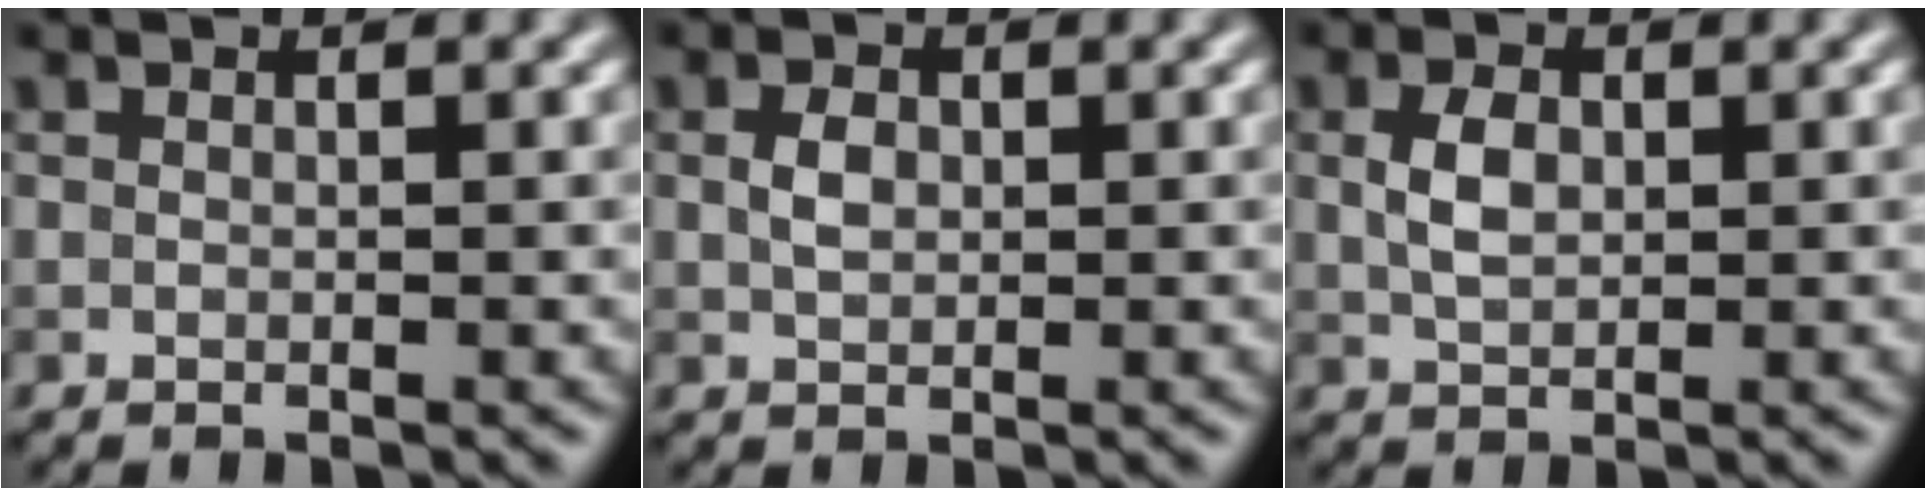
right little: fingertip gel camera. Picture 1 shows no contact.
{"total": 1.7, "force": [0.2, 1.2, 1.2], "torque": [-0.025, 0.003, 0.003]}
{"total": 2.5, "force": [0.4, 1.6, 1.9], "torque": [-0.045, 0.003, 0.009]}